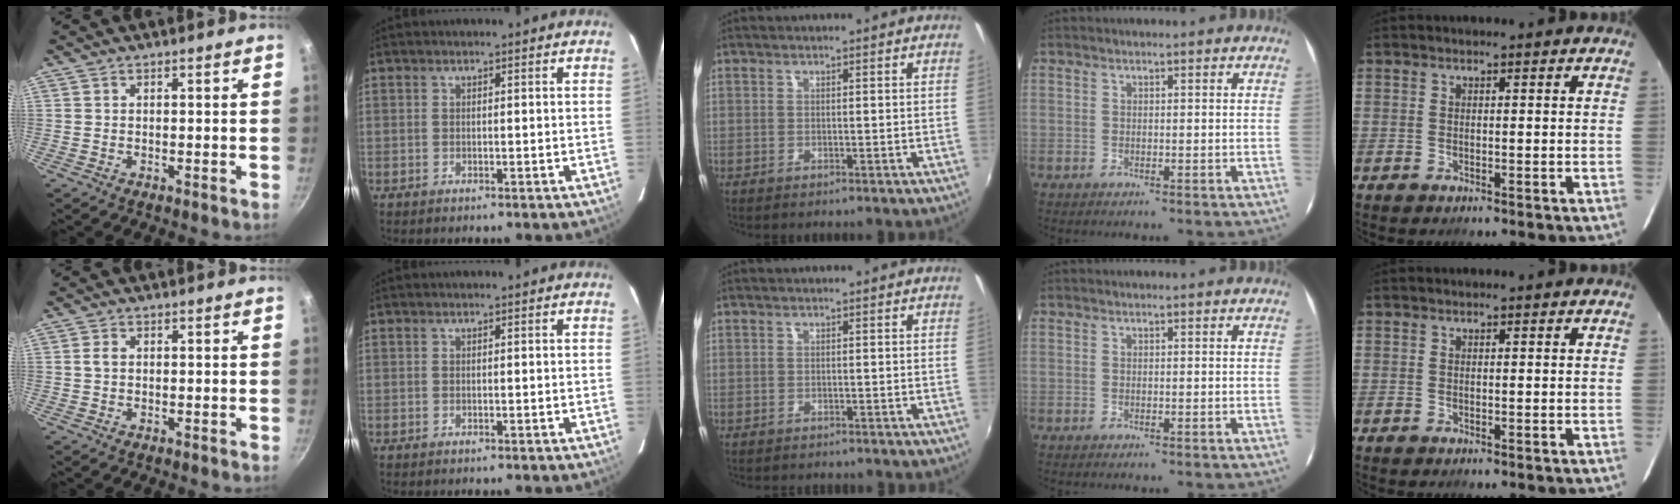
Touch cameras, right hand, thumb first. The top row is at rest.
{"thumb": {"total": 1.5, "force": [0.2, 1.1, 1.0], "torque": [-0.019, 0.005, 0.002]}, "middle": {"total": 1.0, "force": [-0.9, 0.4, 0.1], "torque": [-0.007, 0.000, -0.014]}}